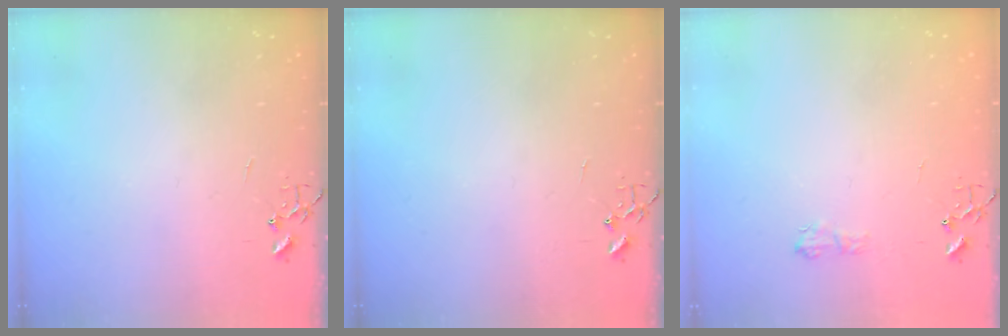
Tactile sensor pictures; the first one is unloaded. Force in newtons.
{"total": 0.0}
{"total": 6.3, "press": 6.3, "slide": 0.8}